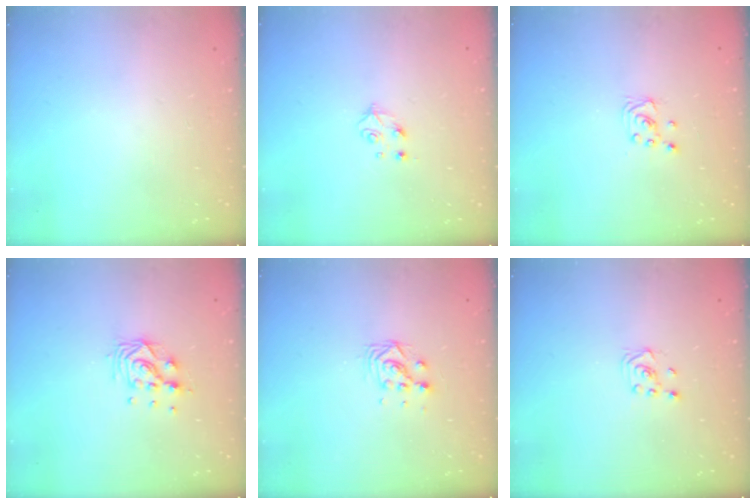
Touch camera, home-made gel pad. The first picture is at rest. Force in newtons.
{"total": 4.2, "press": 4.1, "slide": 0.6}
{"total": 2.3, "press": 2.3, "slide": 0.2}
{"total": 9.6, "press": 9.5, "slide": 0.8}
{"total": 5.7, "press": 5.7, "slide": 0.2}
{"total": 2.3, "press": 2.2, "slide": 0.8}